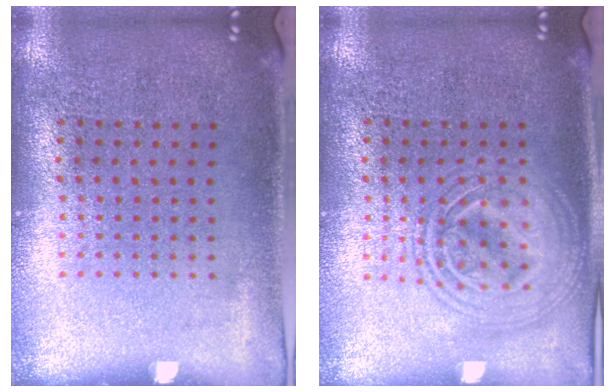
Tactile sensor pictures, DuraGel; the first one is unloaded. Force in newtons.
{"total": 2.8, "press": 2.8, "slide": 0.3}